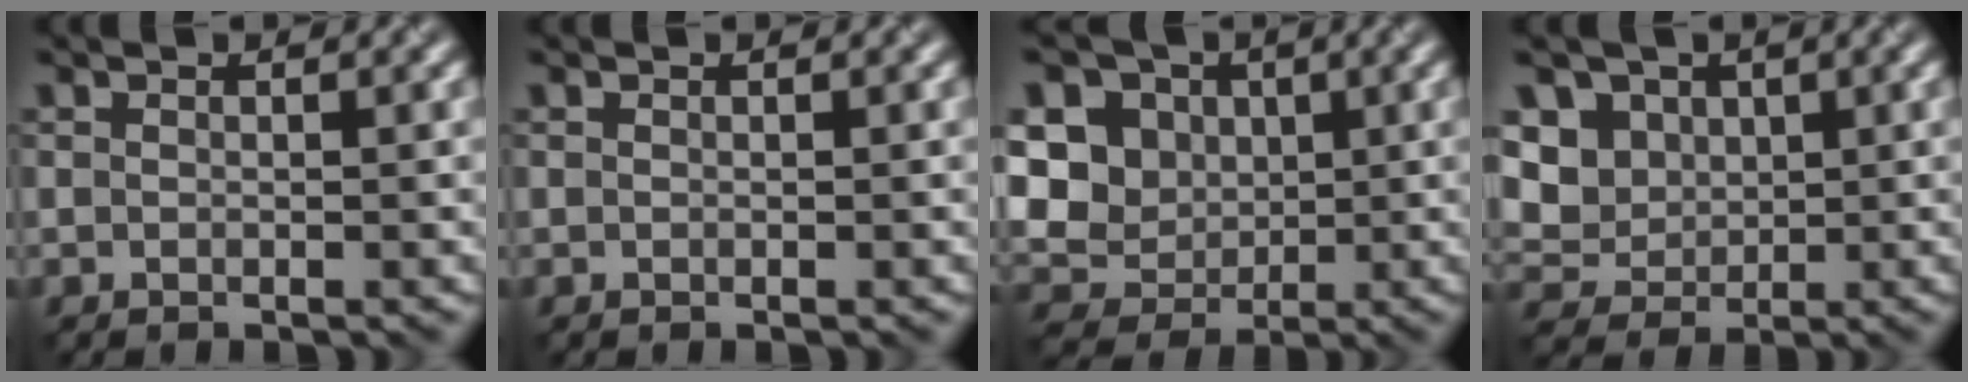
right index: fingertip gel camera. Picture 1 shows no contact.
{"total": 0.0}
{"total": 10.5, "force": [2.4, 9.0, 4.9], "torque": [-0.110, 0.017, 0.031]}
{"total": 6.4, "force": [2.0, 5.3, 2.9], "torque": [-0.070, 0.014, 0.030]}